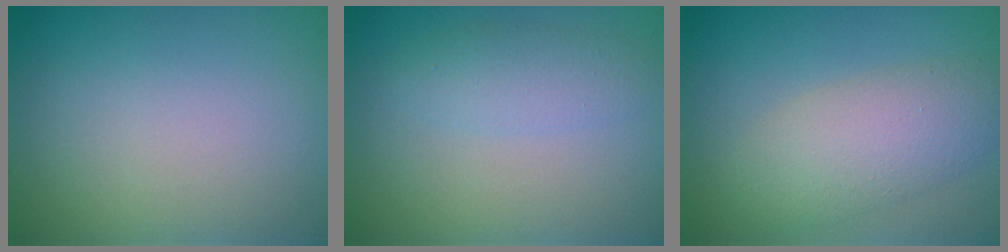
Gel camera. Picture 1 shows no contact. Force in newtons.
{"total": 2.2, "press": 2.2, "slide": 0.1}
{"total": 4.6, "press": 4.6, "slide": 0.4}